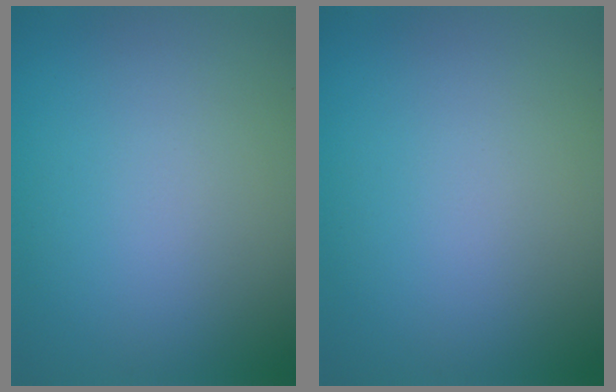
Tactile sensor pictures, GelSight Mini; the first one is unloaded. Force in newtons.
{"total": 0.0}